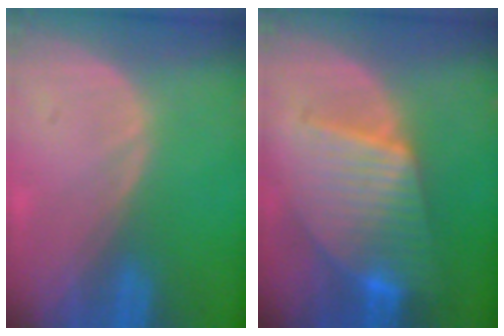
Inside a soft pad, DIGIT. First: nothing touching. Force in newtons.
{"total": 9.1, "press": 9.1, "slide": 0.4}